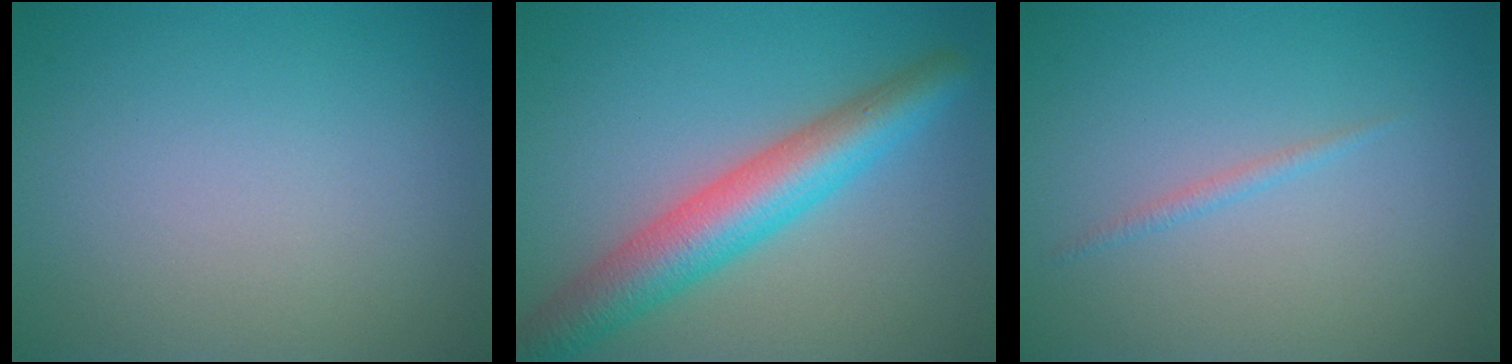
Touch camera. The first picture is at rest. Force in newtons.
{"total": 6.6, "press": 6.6, "slide": 0.1}
{"total": 0.8, "press": 0.8, "slide": 0.1}